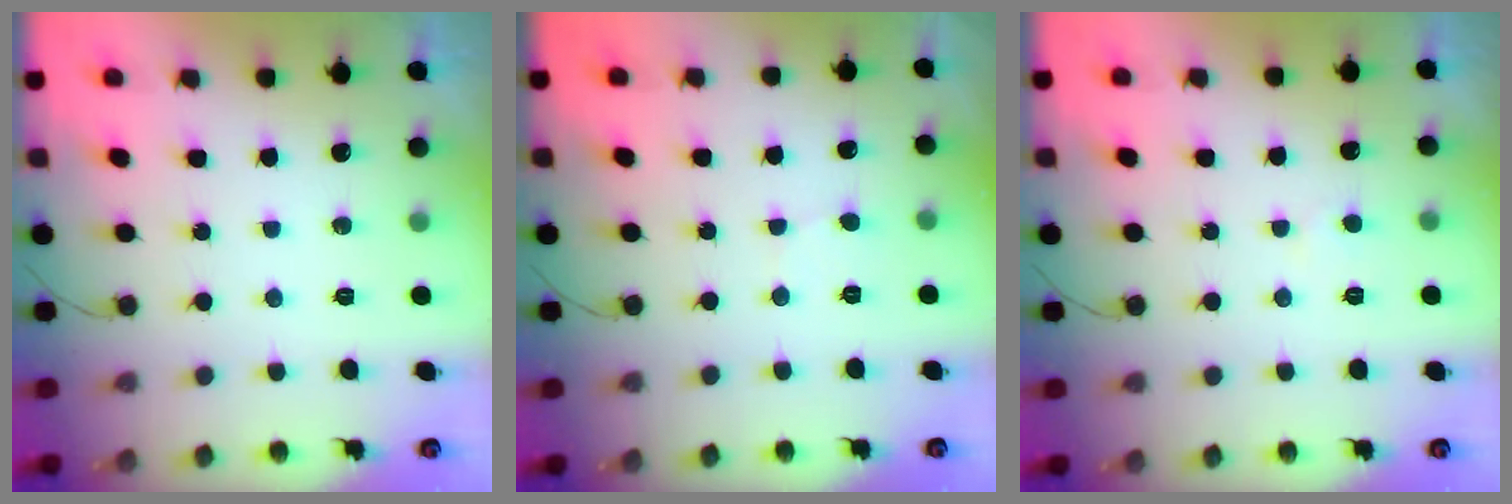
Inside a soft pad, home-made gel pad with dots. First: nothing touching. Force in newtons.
{"total": 1.6, "press": 1.6, "slide": 0.1}
{"total": 2.0, "press": 2.0, "slide": 0.2}